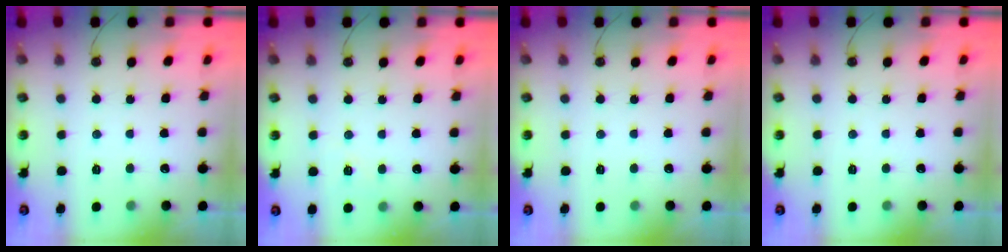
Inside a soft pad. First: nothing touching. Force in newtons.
{"total": 5.0, "press": 4.5, "slide": 2.2}
{"total": 0.0}
{"total": 0.0}